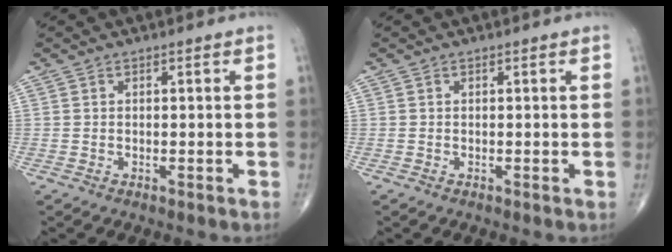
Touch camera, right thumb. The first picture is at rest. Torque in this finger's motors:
{"motor_torque": [0.14, -0.01, -0.14, -0.03, 0.01]}